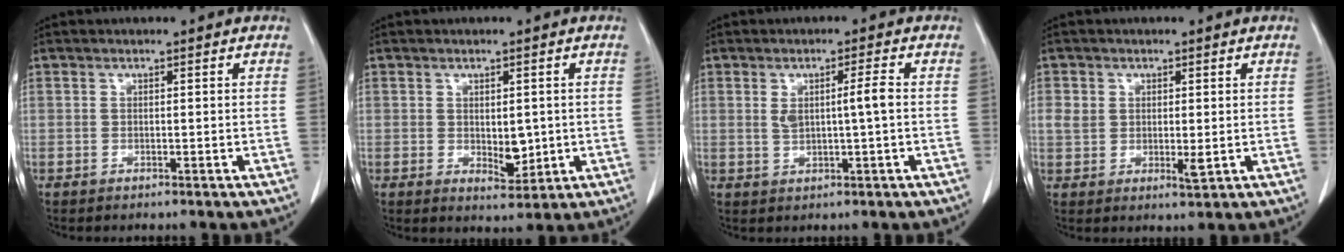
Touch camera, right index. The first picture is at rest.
{"total": 3.8, "force": [-0.1, 2.1, 3.2], "torque": [-0.045, -0.010, 0.009]}
{"total": 3.9, "force": [0.4, 0.2, 3.9], "torque": [-0.070, 0.001, 0.012]}
{"total": 4.3, "force": [0.4, 2.6, 3.4], "torque": [-0.054, -0.003, 0.013]}